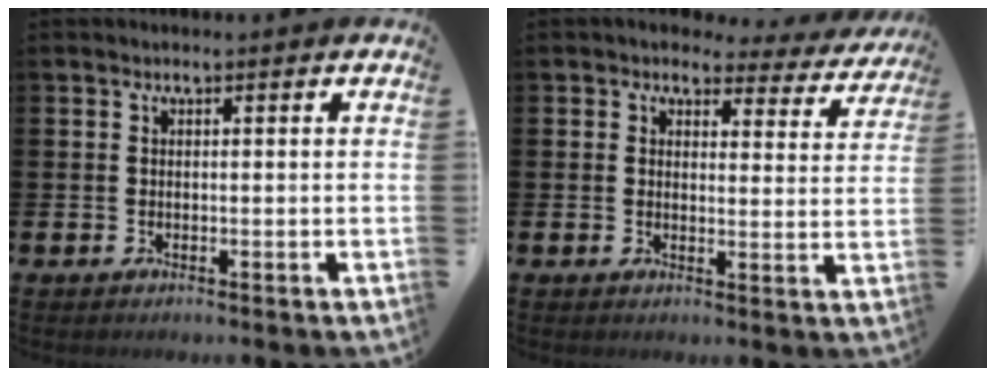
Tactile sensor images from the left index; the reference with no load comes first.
{"total": 2.8, "force": [2.3, 1.5, 0.3], "torque": [0.002, -0.024, 0.032]}